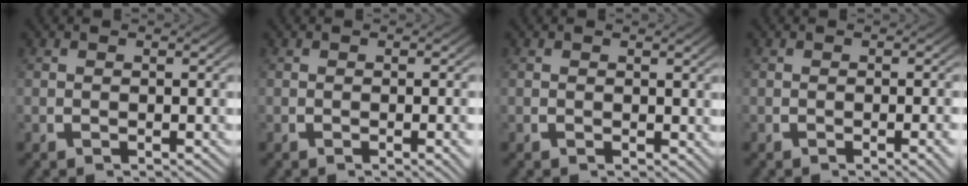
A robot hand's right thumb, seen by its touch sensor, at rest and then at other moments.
{"total": 1.2, "force": [-0.3, 0.0, 1.1], "torque": [-0.015, 0.004, -0.005]}
{"total": 0.6, "force": [0.4, 0.4, 0.3], "torque": [0.002, -0.004, 0.009]}
{"total": 1.6, "force": [-0.6, 0.1, 1.5], "torque": [-0.020, 0.005, -0.009]}